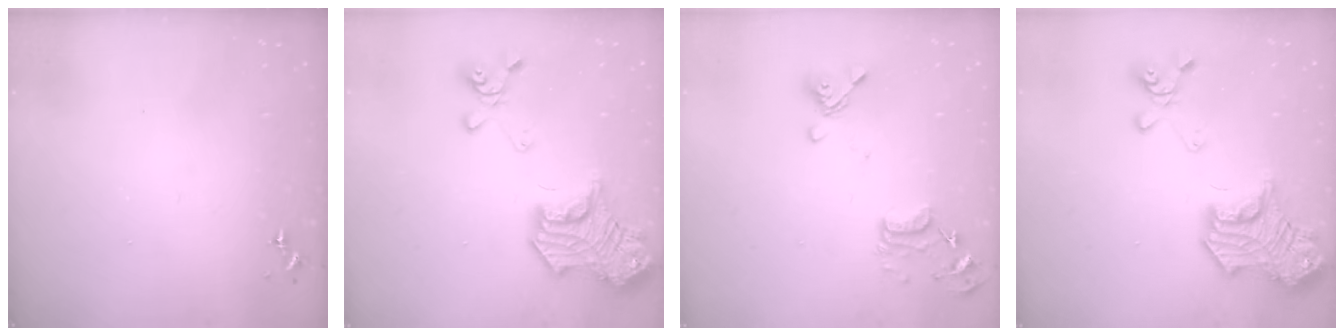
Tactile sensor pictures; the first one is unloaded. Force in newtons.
{"total": 25.4, "press": 25.3, "slide": 2.3}
{"total": 14.0, "press": 13.9, "slide": 1.5}
{"total": 25.4, "press": 25.3, "slide": 2.3}